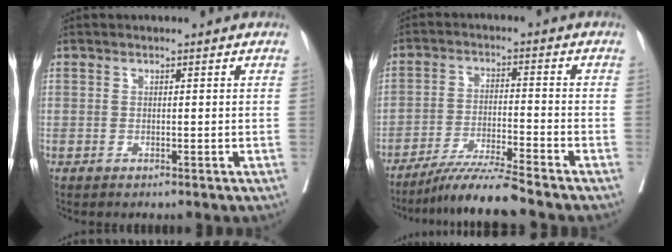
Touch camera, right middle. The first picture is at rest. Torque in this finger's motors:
{"motor_torque": [0.46, -0.52, 0.08, 0.04]}